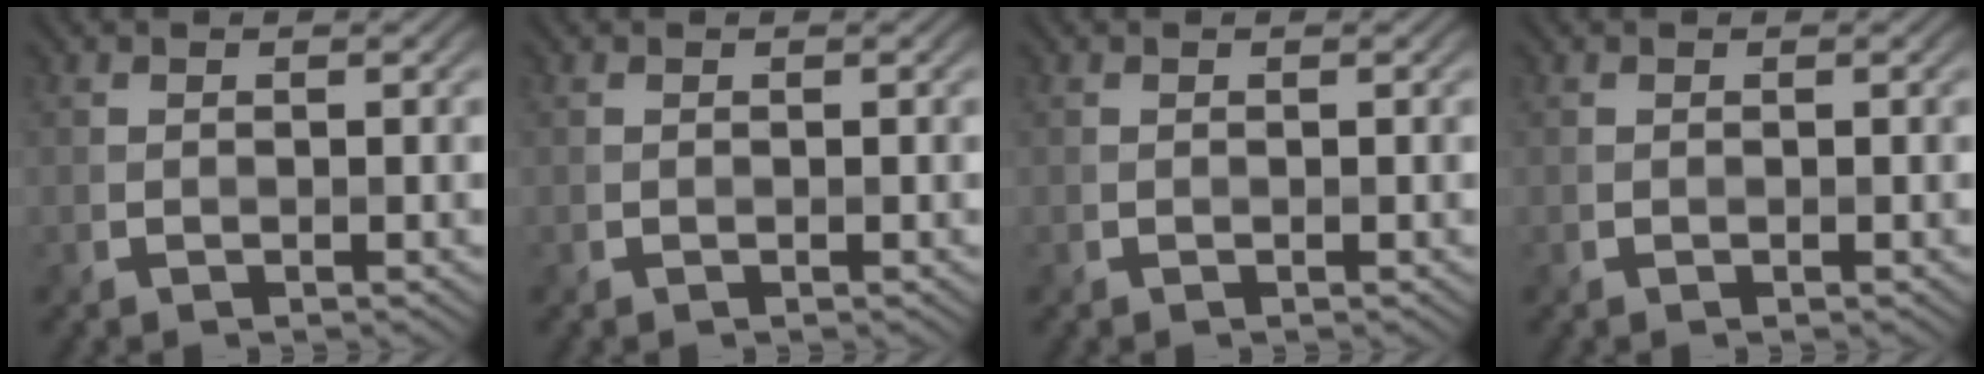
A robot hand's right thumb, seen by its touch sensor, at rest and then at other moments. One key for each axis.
{"total": 0.0}
{"total": 0.0}
{"total": 0.0}